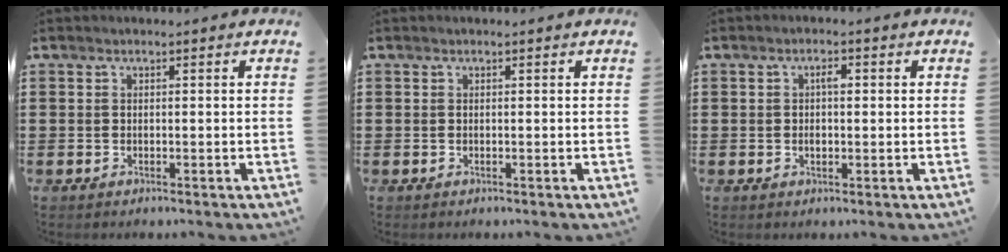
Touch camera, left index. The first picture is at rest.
{"total": 0.0}
{"total": 2.2, "force": [0.3, 0.9, 1.9], "torque": [-0.039, 0.005, 0.003]}